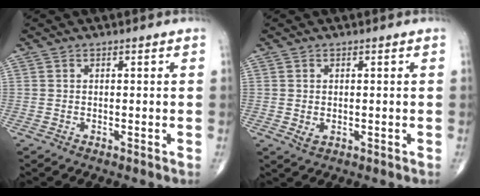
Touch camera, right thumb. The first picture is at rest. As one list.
[{"total": 1.5, "force": [0.0, 0.9, 1.2], "torque": [-0.020, -0.001, 0.006]}]